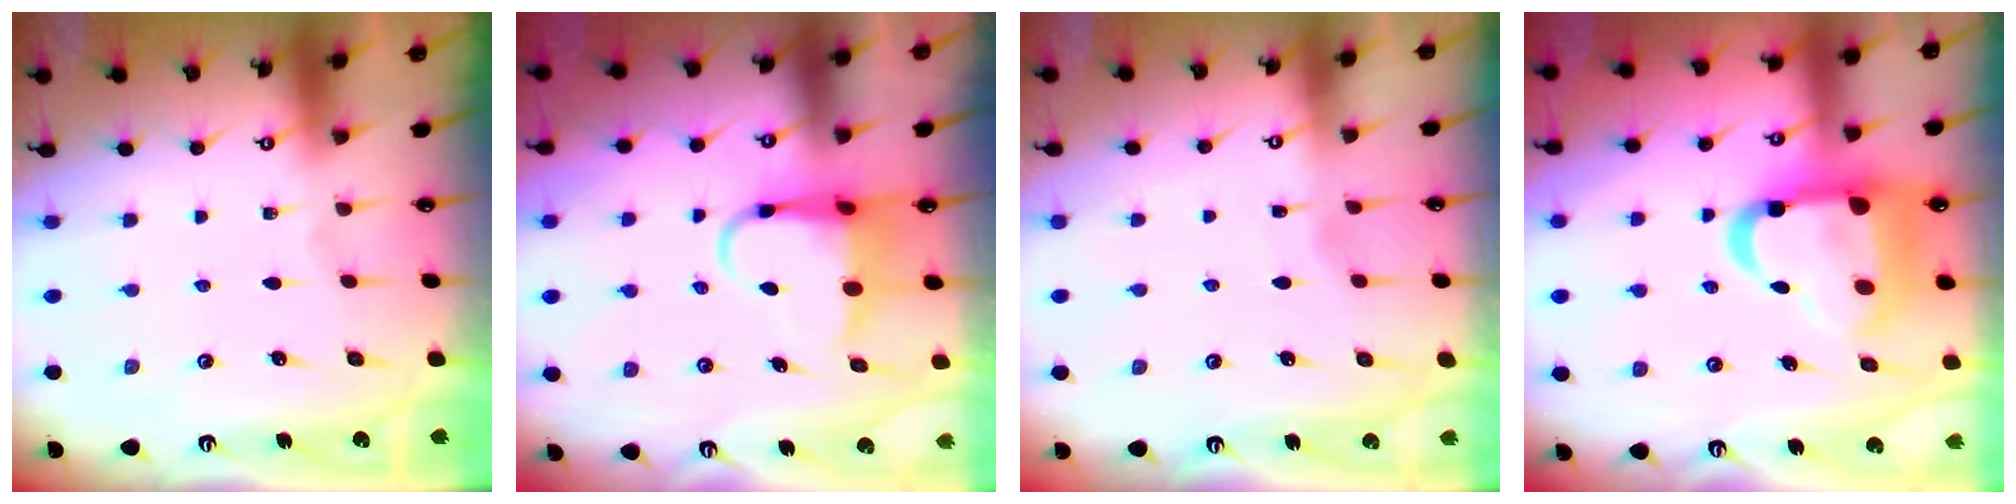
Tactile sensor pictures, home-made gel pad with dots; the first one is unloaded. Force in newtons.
{"total": 6.6, "press": 6.5, "slide": 1.2}
{"total": 2.2, "press": 2.2, "slide": 0.3}
{"total": 17.9, "press": 17.7, "slide": 2.2}